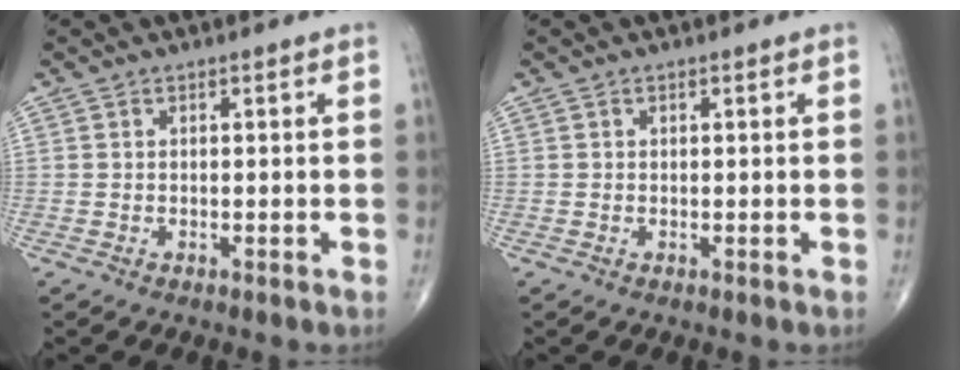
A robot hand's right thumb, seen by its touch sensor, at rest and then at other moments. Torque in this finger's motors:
{"motor_torque": [-0.39, 0.11, -0.18, -0.09, 0.01]}